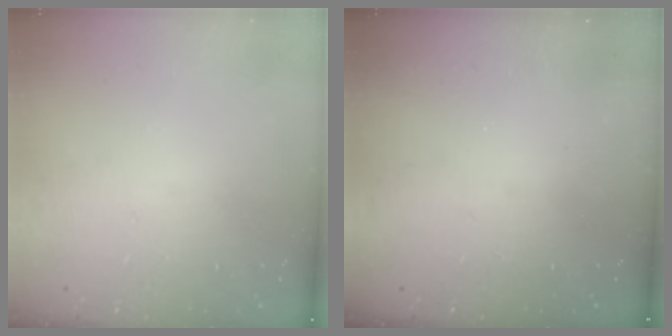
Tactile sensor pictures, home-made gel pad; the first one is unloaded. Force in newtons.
{"total": 2.3, "press": 2.2, "slide": 0.8}